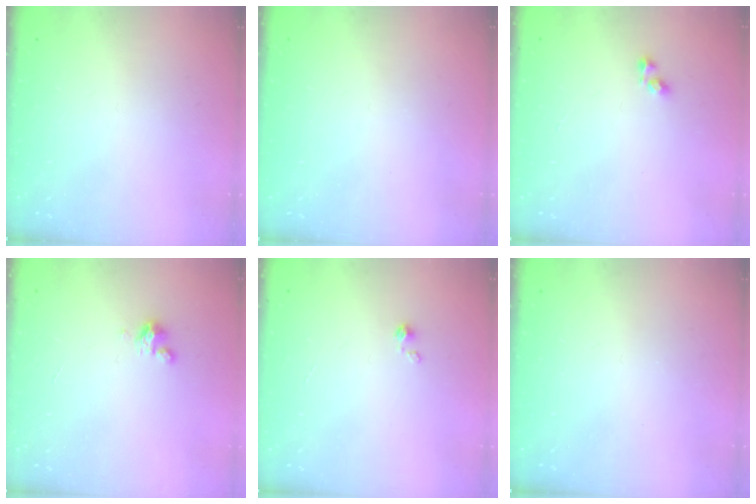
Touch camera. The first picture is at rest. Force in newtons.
{"total": 0.7, "press": 0.6, "slide": 0.4}
{"total": 2.4, "press": 2.3, "slide": 0.6}
{"total": 2.5, "press": 2.5, "slide": 0.2}
{"total": 0.0}
{"total": 0.0}